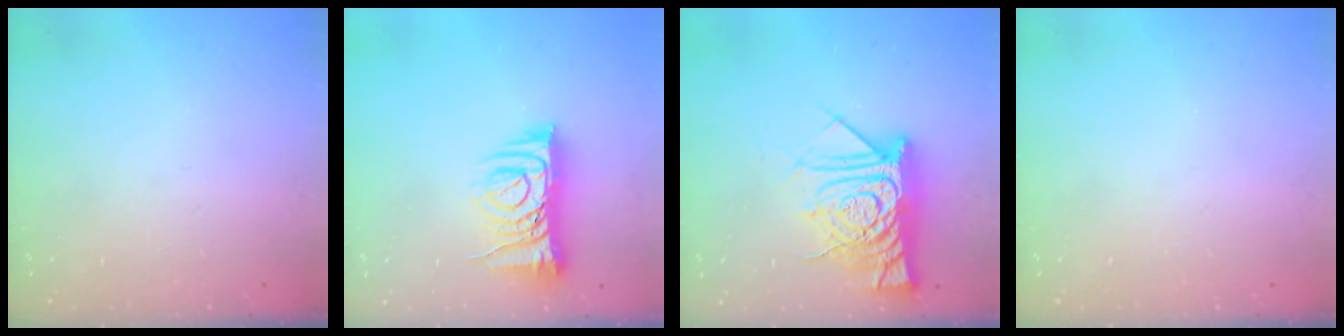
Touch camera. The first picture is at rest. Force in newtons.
{"total": 9.9, "press": 9.8, "slide": 1.4}
{"total": 15.3, "press": 15.2, "slide": 1.3}
{"total": 0.0}